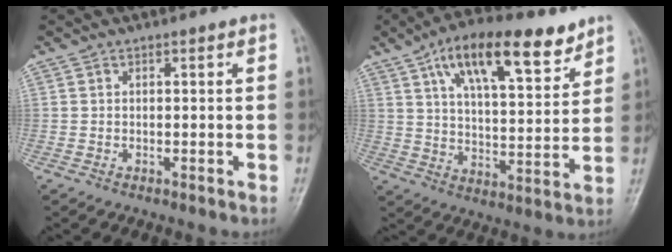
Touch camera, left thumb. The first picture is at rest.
{"total": 17.5, "force": [10.2, 6.7, 12.5], "torque": [-0.168, -0.032, 0.167]}